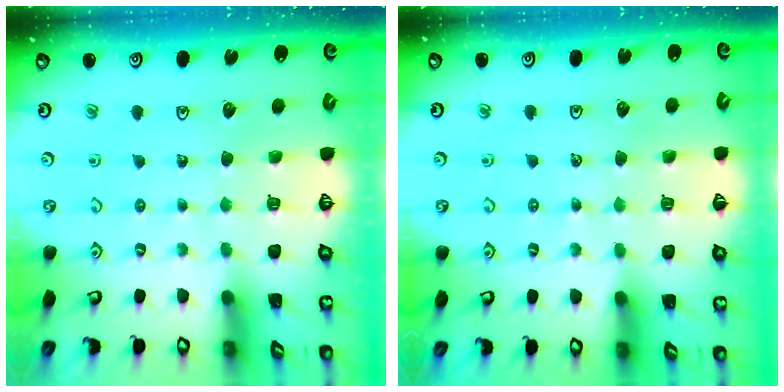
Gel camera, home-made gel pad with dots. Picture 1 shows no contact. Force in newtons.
{"total": 2.1, "press": 2.1, "slide": 0.4}